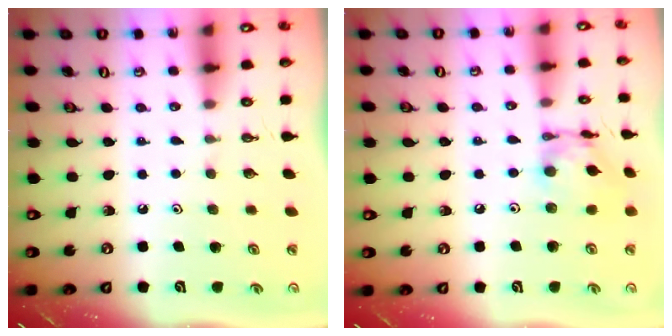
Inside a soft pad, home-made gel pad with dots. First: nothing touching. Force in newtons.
{"total": 12.0, "press": 12.0, "slide": 0.9}